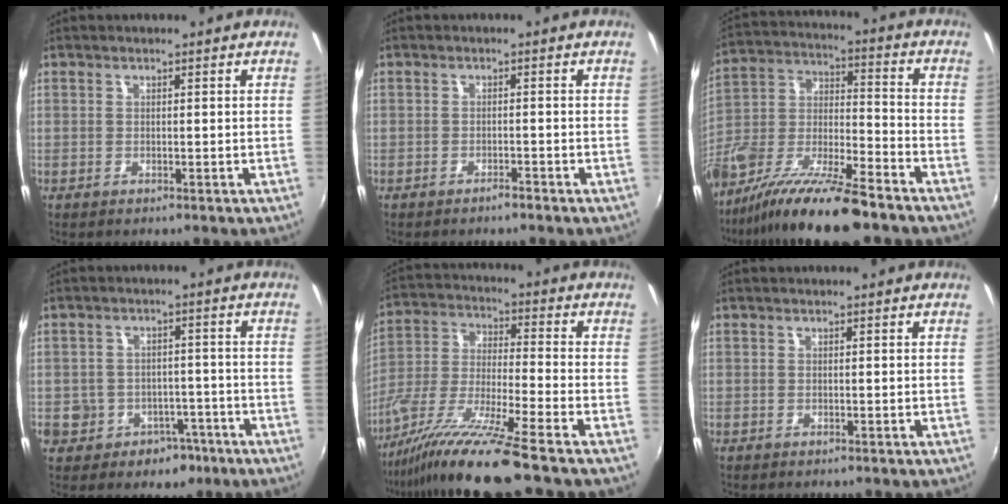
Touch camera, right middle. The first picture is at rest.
{"total": 1.3, "force": [-1.2, 0.1, 0.4], "torque": [-0.011, 0.002, -0.019]}
{"total": 18.7, "force": [-13.2, 4.3, 12.4], "torque": [-0.243, -0.018, -0.242]}
{"total": 8.6, "force": [-3.8, 7.3, 2.6], "torque": [-0.068, 0.026, -0.033]}
{"total": 14.4, "force": [-11.3, -1.1, 8.9], "torque": [-0.184, -0.023, -0.213]}
{"total": 0.0}